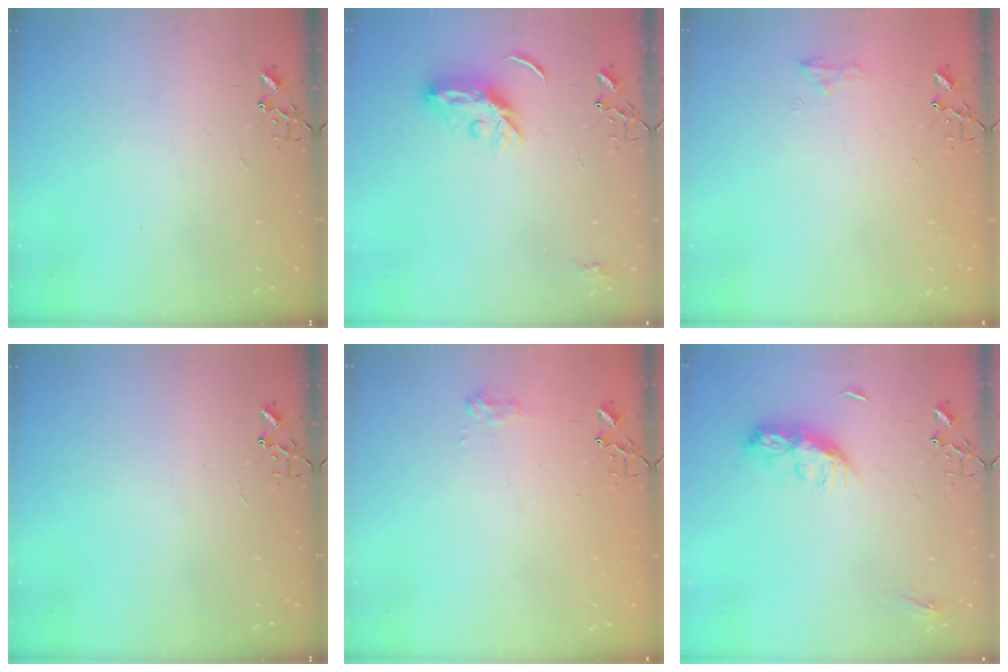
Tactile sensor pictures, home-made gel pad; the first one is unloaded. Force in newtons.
{"total": 7.7, "press": 7.7, "slide": 0.2}
{"total": 8.5, "press": 8.5, "slide": 0.6}
{"total": 0.0}
{"total": 7.8, "press": 7.8, "slide": 0.7}
{"total": 8.7, "press": 8.7, "slide": 0.4}